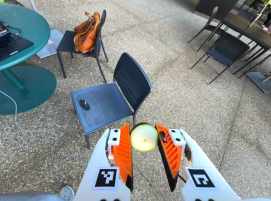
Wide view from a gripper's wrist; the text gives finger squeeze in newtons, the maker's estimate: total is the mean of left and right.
{"total": 9.6, "left": 9.5, "right": 9.6}